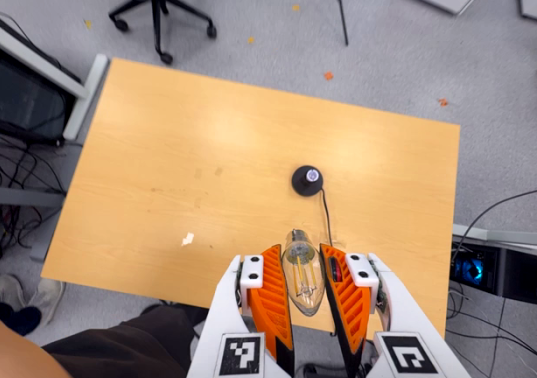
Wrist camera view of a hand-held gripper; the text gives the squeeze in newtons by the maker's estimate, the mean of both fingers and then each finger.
{"total": 12.3, "left": 13.4, "right": 11.2}